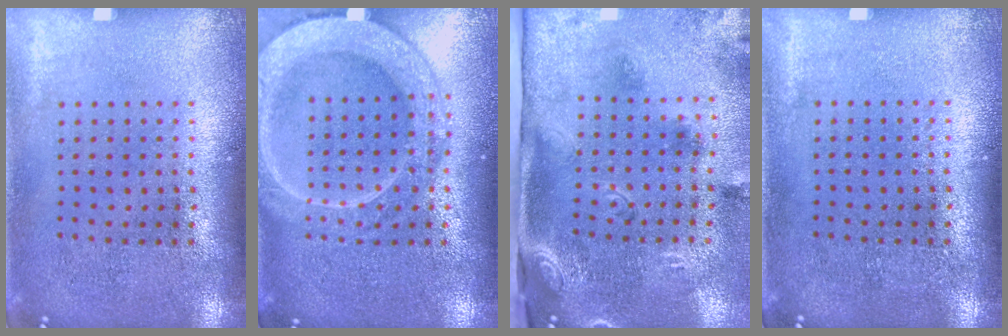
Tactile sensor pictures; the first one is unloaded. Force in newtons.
{"total": 4.1, "press": 4.1, "slide": 0.4}
{"total": 3.0, "press": 1.9, "slide": 2.3}
{"total": 0.0}